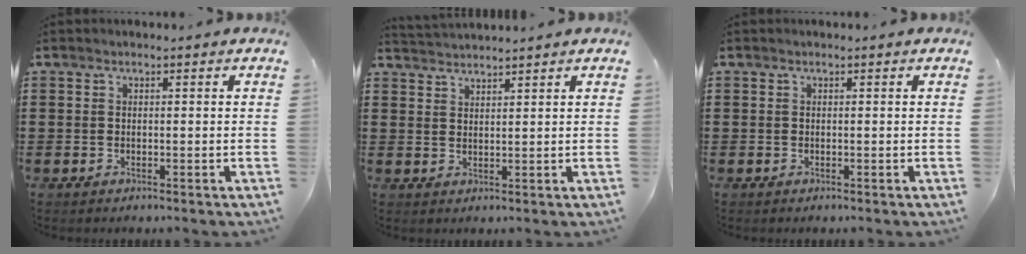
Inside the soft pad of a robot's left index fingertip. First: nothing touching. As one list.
[{"total": 2.1, "force": [2.0, -0.3, -0.3], "torque": [0.000, 0.000, 0.040]}, {"total": 0.0}]